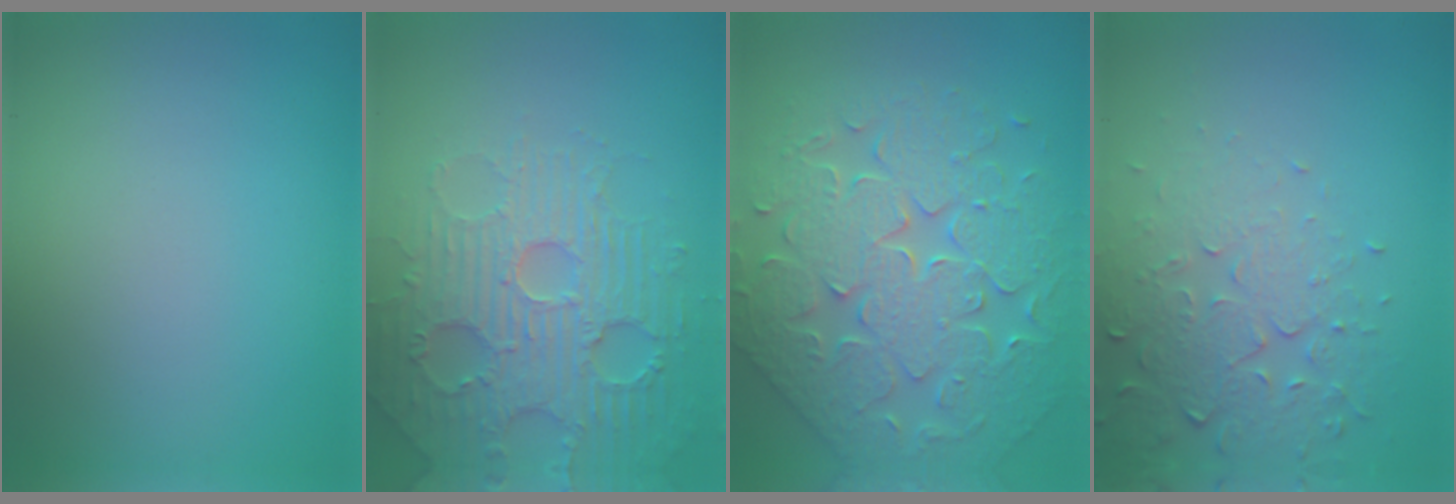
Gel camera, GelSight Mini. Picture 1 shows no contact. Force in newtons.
{"total": 4.7, "press": 4.7, "slide": 0.9}
{"total": 7.2, "press": 6.2, "slide": 3.5}
{"total": 5.1, "press": 3.7, "slide": 3.4}